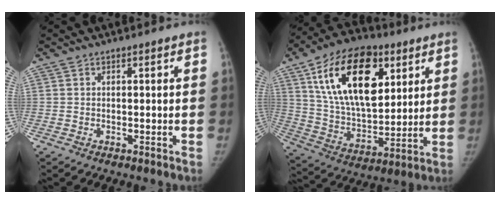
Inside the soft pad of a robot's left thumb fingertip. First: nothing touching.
{"total": 24.6, "force": [10.0, 13.7, 17.8], "torque": [-0.277, -0.027, 0.173]}